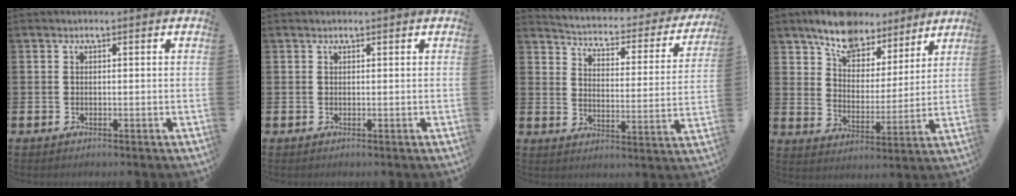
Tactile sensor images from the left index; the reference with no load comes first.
{"total": 0.5, "force": [0.5, 0.1, 0.1], "torque": [0.001, 0.000, 0.008]}
{"total": 3.6, "force": [3.2, 1.2, 0.8], "torque": [-0.040, -0.031, 0.045]}
{"total": 8.5, "force": [7.5, 3.7, 1.8], "torque": [-0.063, -0.041, 0.134]}